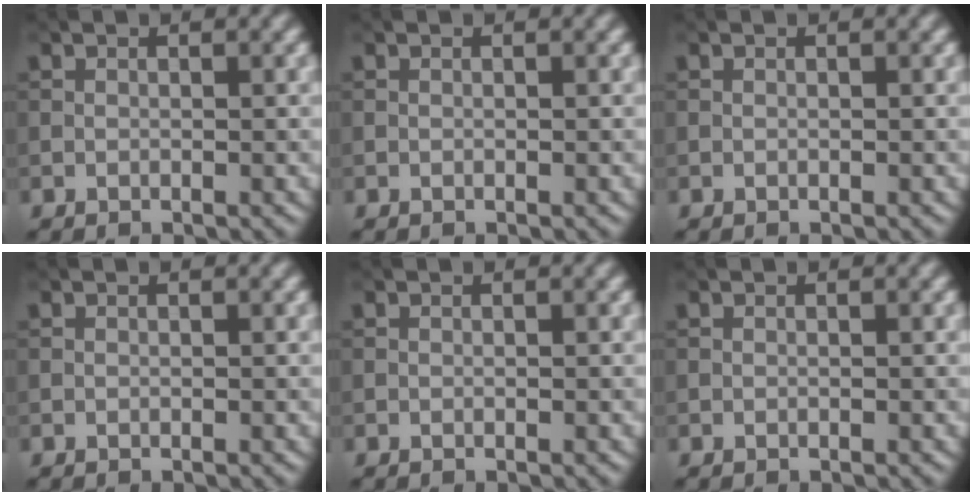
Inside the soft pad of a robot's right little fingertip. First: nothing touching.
{"total": 0.0}
{"total": 0.0}
{"total": 0.0}
{"total": 0.0}
{"total": 0.0}